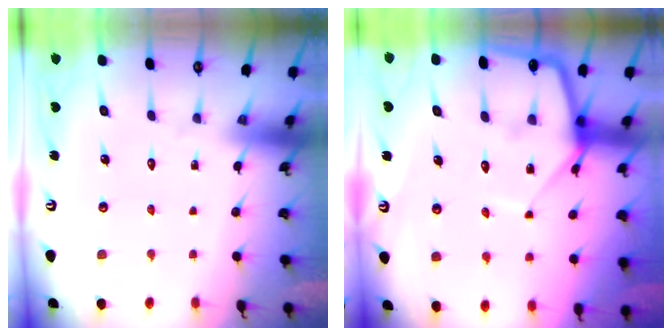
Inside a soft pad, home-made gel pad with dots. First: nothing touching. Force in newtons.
{"total": 9.2, "press": 9.2, "slide": 0.7}